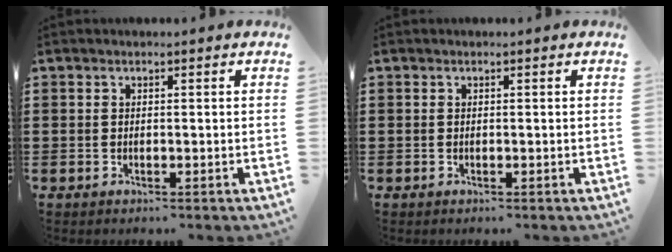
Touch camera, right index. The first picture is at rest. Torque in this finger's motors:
{"motor_torque": [-0.03, 0.03, -0.02, 0.01]}